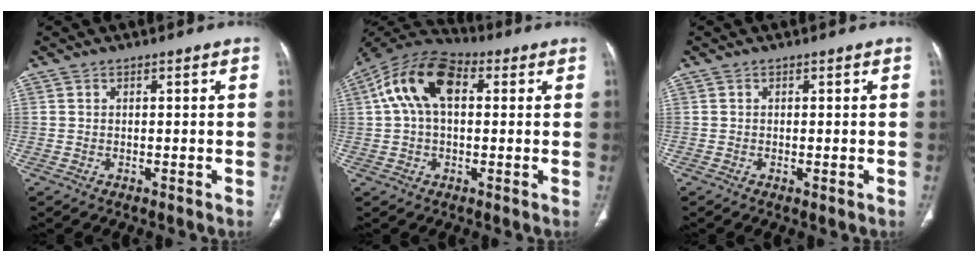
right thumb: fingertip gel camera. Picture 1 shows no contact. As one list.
[{"total": 13.5, "force": [3.1, 8.0, 10.5], "torque": [-0.198, 0.036, 0.048]}, {"total": 0.6, "force": [-0.1, 0.1, 0.6], "torque": [-0.015, -0.004, -0.002]}]